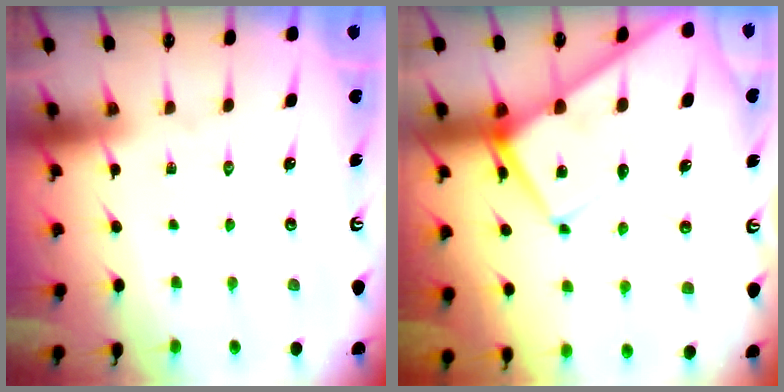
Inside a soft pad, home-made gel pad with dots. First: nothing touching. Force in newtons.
{"total": 14.0, "press": 13.9, "slide": 1.5}